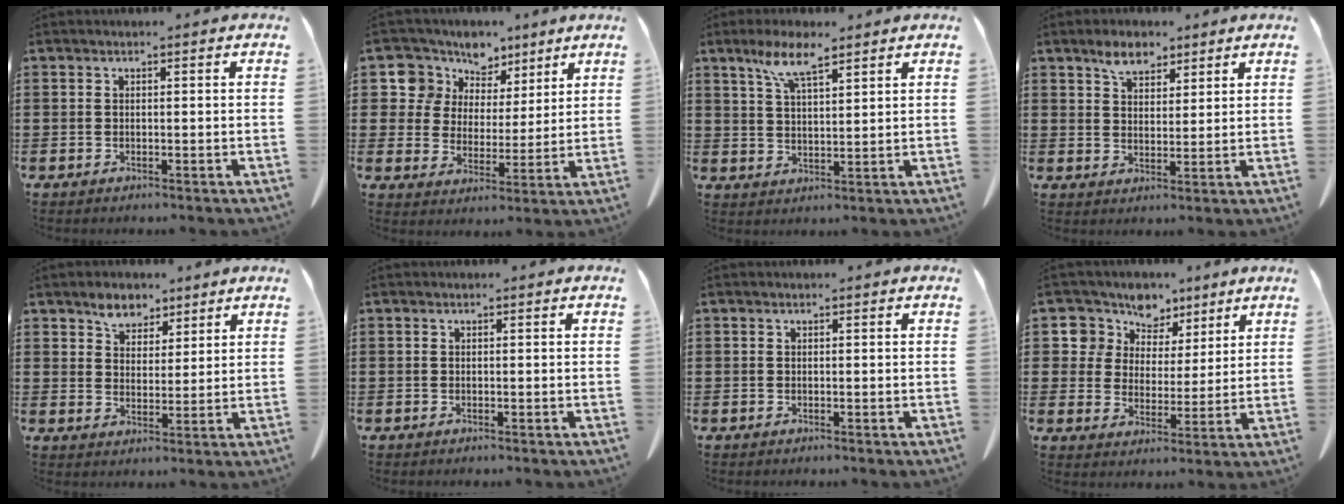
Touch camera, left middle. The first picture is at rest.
{"total": 8.1, "force": [5.8, 5.6, 0.5], "torque": [-0.057, -0.026, 0.108]}
{"total": 6.7, "force": [4.6, 1.5, 4.7], "torque": [-0.104, -0.001, 0.080]}
{"total": 4.9, "force": [3.8, 2.4, 2.0], "torque": [-0.041, 0.001, 0.069]}
{"total": 5.1, "force": [4.0, 2.9, 1.1], "torque": [-0.030, -0.001, 0.076]}
{"total": 0.0}
{"total": 0.0}
{"total": 7.1, "force": [5.1, 4.9, 0.0], "torque": [-0.049, -0.022, 0.094]}